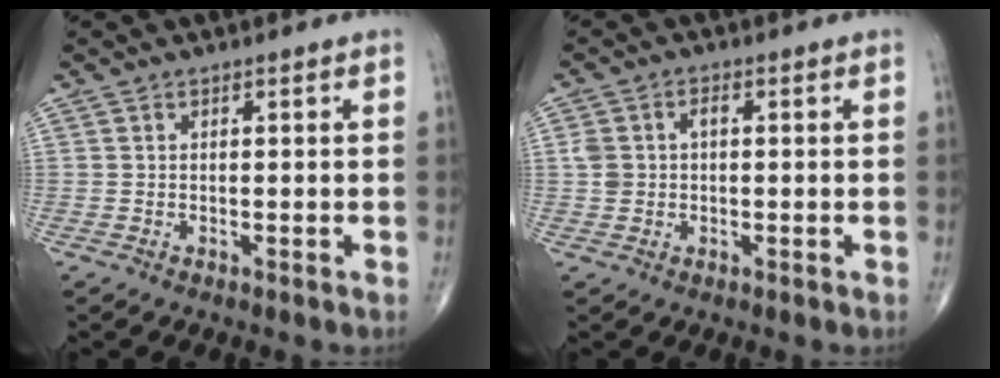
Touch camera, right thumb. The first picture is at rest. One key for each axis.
{"total": 3.8, "fx": 0.4, "fy": 2.7, "fz": 2.7, "tx": -0.054, "ty": 0.012, "tz": 0.006}